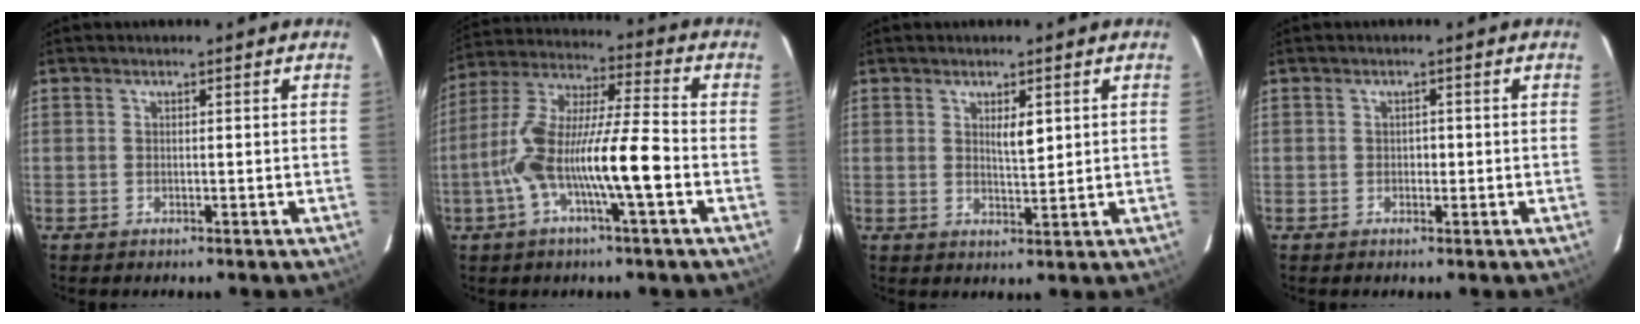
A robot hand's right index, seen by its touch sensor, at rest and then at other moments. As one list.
[{"total": 14.4, "force": [-4.2, 1.3, 13.7], "torque": [-0.271, 0.014, -0.081]}, {"total": 2.9, "force": [1.1, 0.8, 2.5], "torque": [-0.044, -0.004, 0.021]}, {"total": 1.0, "force": [-0.2, 0.7, 0.7], "torque": [-0.008, 0.003, -0.003]}]